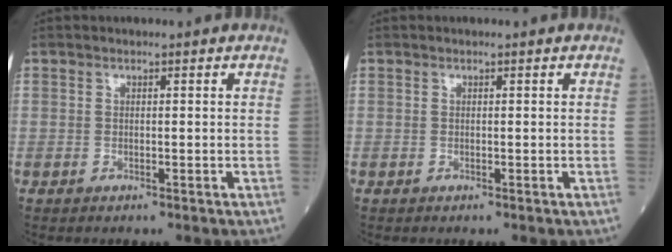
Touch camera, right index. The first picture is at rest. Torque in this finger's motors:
{"motor_torque": [0.00, 0.00, 0.00, -0.01]}